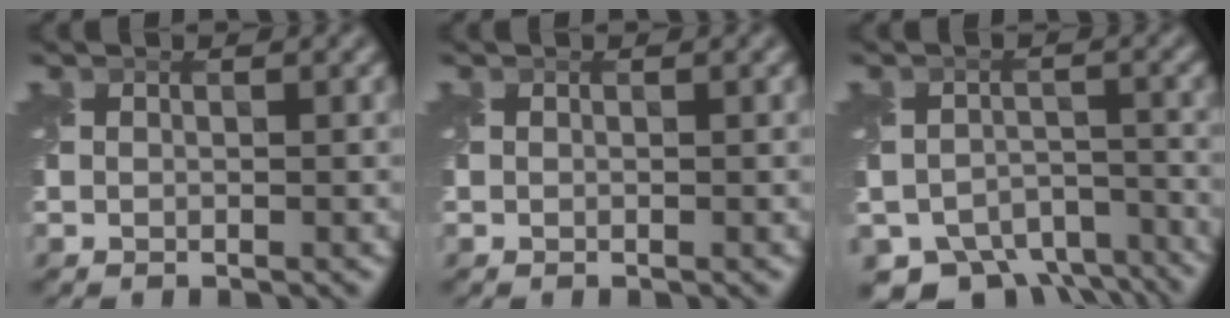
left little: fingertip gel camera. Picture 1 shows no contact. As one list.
[{"total": 0.0}, {"total": 10.3, "force": [-8.6, 4.9, 2.9], "torque": [-0.032, -0.016, -0.116]}]